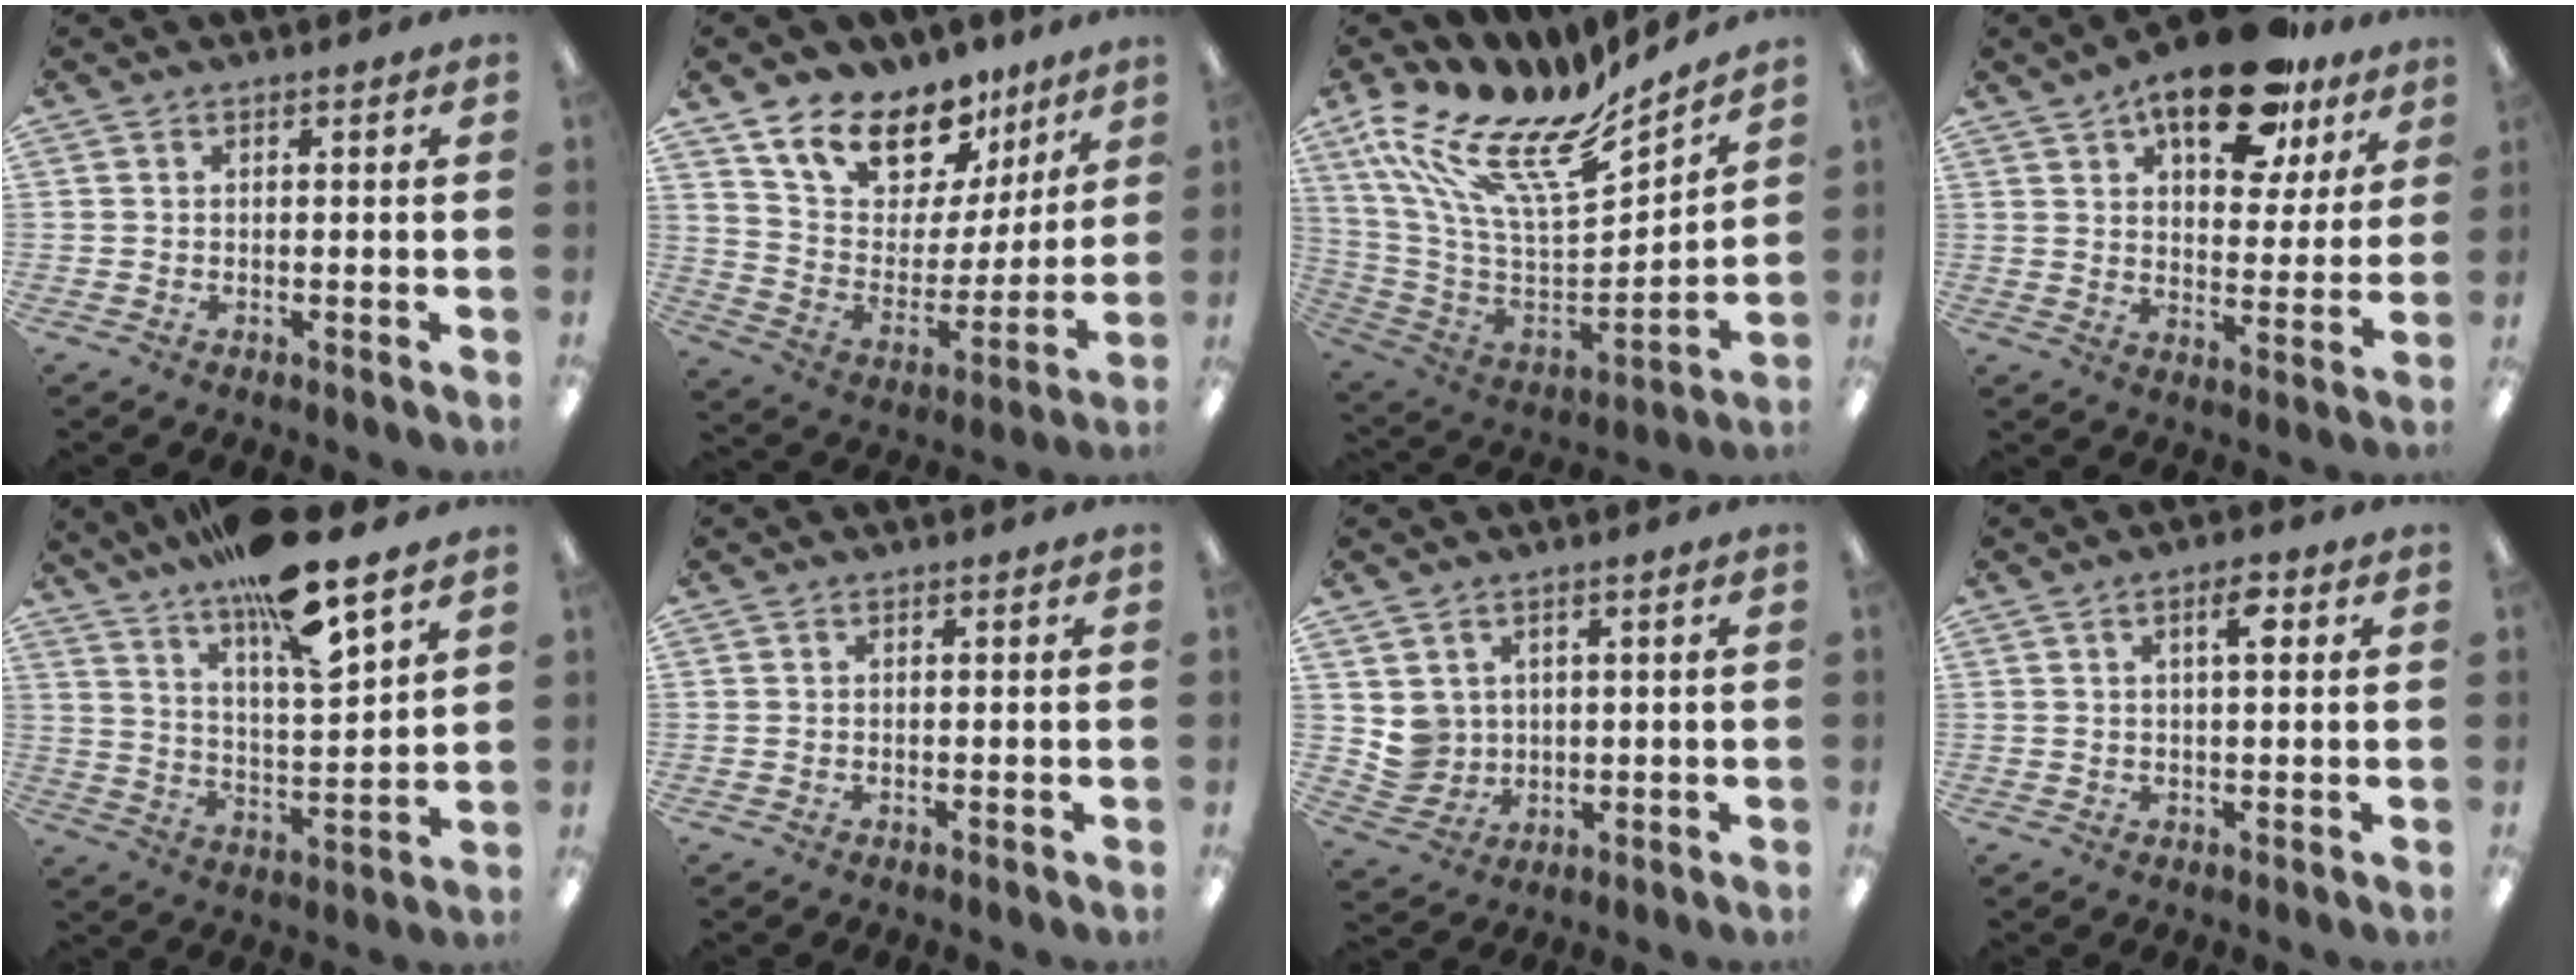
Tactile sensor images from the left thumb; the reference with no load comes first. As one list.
[{"total": 15.9, "force": [12.1, 8.7, 5.6], "torque": [-0.110, -0.089, 0.220]}, {"total": 19.5, "force": [13.3, 7.5, 12.2], "torque": [-0.230, -0.113, 0.228]}, {"total": 19.3, "force": [12.4, 9.0, 11.8], "torque": [-0.162, -0.063, 0.203]}, {"total": 16.3, "force": [12.6, 2.7, 9.9], "torque": [-0.172, -0.080, 0.207]}, {"total": 0.0}, {"total": 5.2, "force": [2.0, 4.8, 0.2], "torque": [-0.010, -0.006, 0.042]}, {"total": 4.9, "force": [1.9, 1.6, 4.1], "torque": [-0.063, -0.002, 0.026]}]